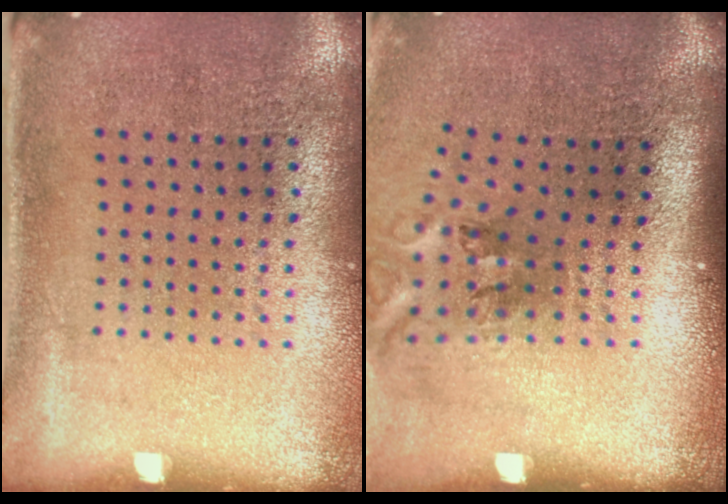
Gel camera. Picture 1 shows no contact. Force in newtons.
{"total": 2.0, "press": 1.2, "slide": 1.6}